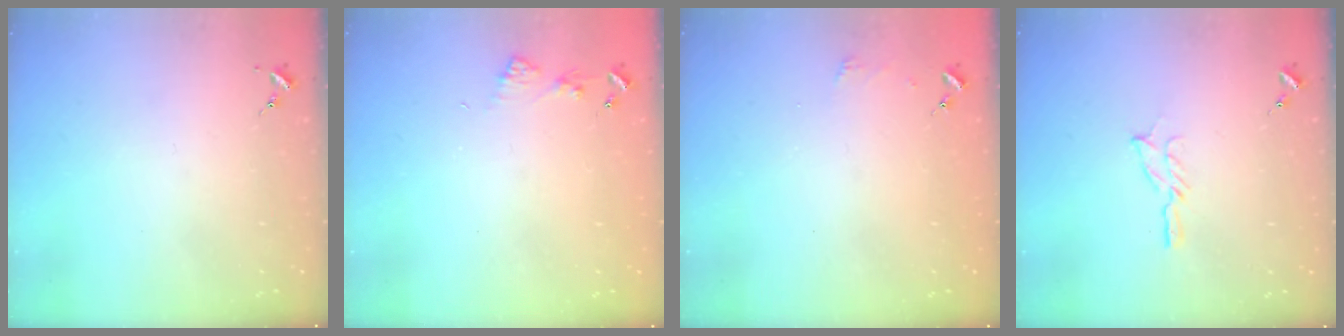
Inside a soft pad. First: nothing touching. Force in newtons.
{"total": 4.5, "press": 4.5, "slide": 0.5}
{"total": 2.4, "press": 2.4, "slide": 0.2}
{"total": 5.0, "press": 5.0, "slide": 0.5}